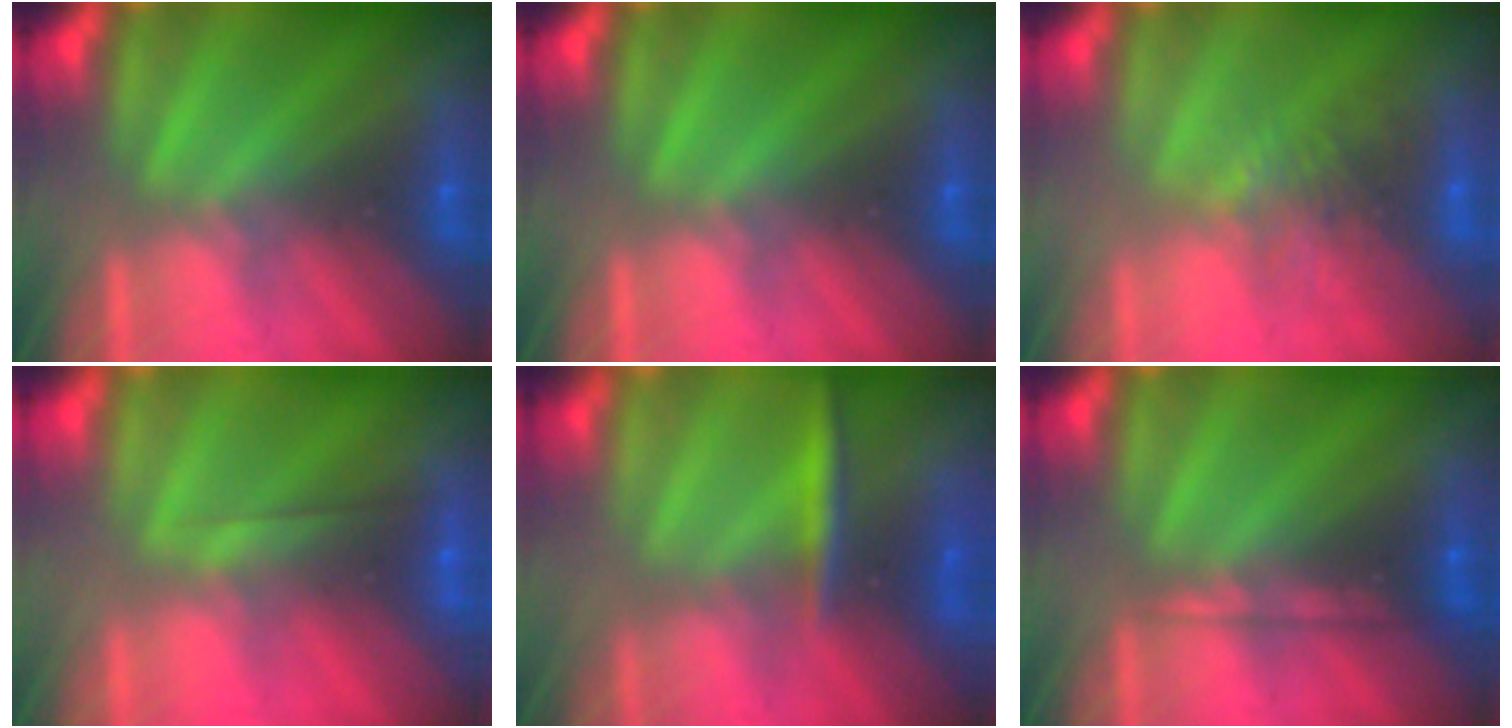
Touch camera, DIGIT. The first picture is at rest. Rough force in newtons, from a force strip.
{"total": 0.0}
{"total": 4.1}
{"total": 1.9}
{"total": 2.7}
{"total": 2.2}